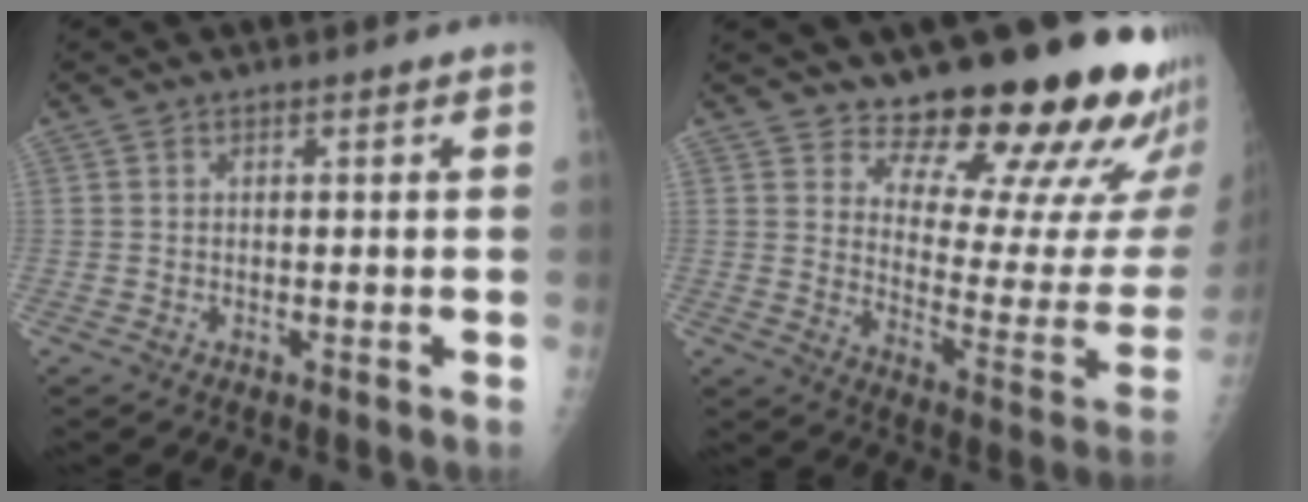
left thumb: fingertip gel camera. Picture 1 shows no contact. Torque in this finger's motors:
{"motor_torque": [0.50, 0.32, -0.13, -0.47, 0.15]}